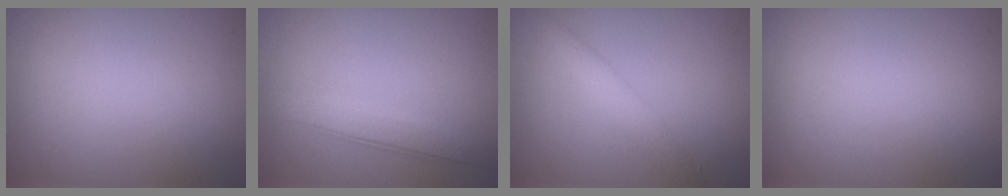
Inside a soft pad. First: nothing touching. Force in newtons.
{"total": 3.0, "press": 3.0, "slide": 0.2}
{"total": 2.2, "press": 2.2, "slide": 0.1}
{"total": 0.0}